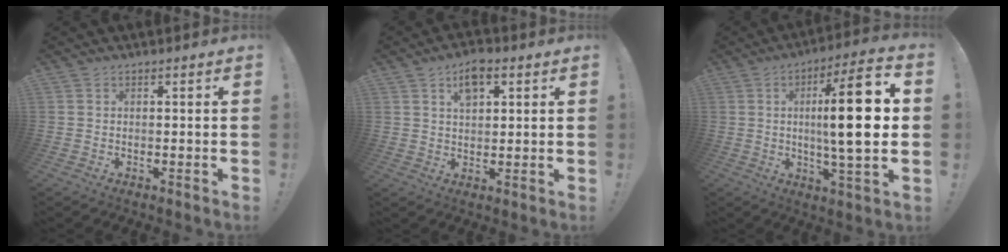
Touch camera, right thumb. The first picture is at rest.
{"total": 6.6, "force": [2.9, 3.7, 4.5], "torque": [-0.071, -0.001, 0.051]}
{"total": 19.4, "force": [1.4, 3.3, 19.0], "torque": [-0.307, -0.008, 0.005]}